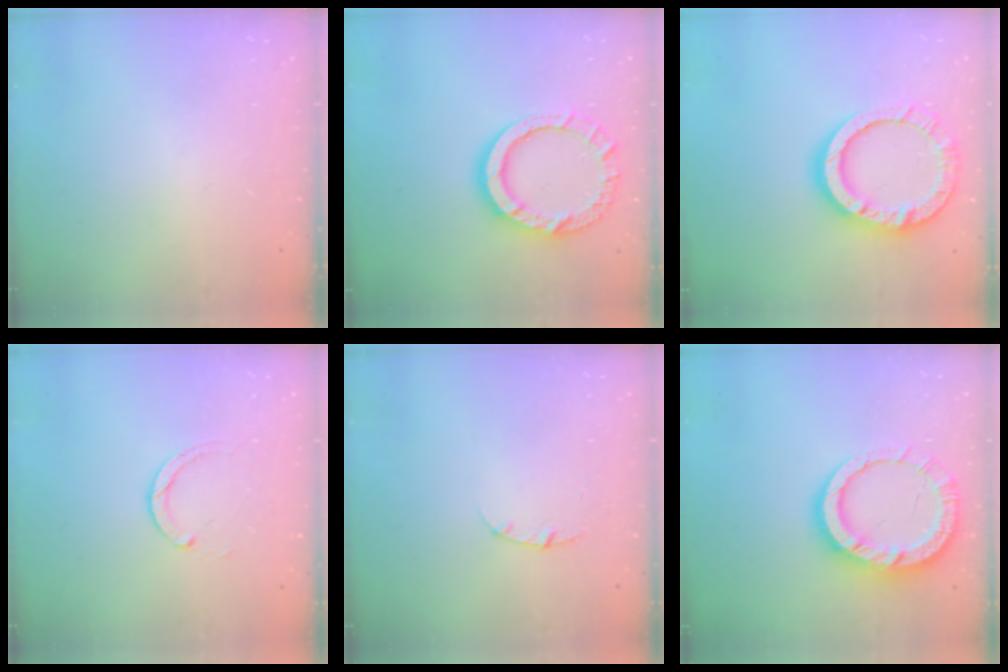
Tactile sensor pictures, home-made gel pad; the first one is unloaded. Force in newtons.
{"total": 12.9, "press": 12.8, "slide": 1.4}
{"total": 16.2, "press": 16.2, "slide": 1.4}
{"total": 2.5, "press": 2.5, "slide": 0.3}
{"total": 2.8, "press": 2.8, "slide": 0.4}
{"total": 13.6, "press": 13.5, "slide": 1.4}